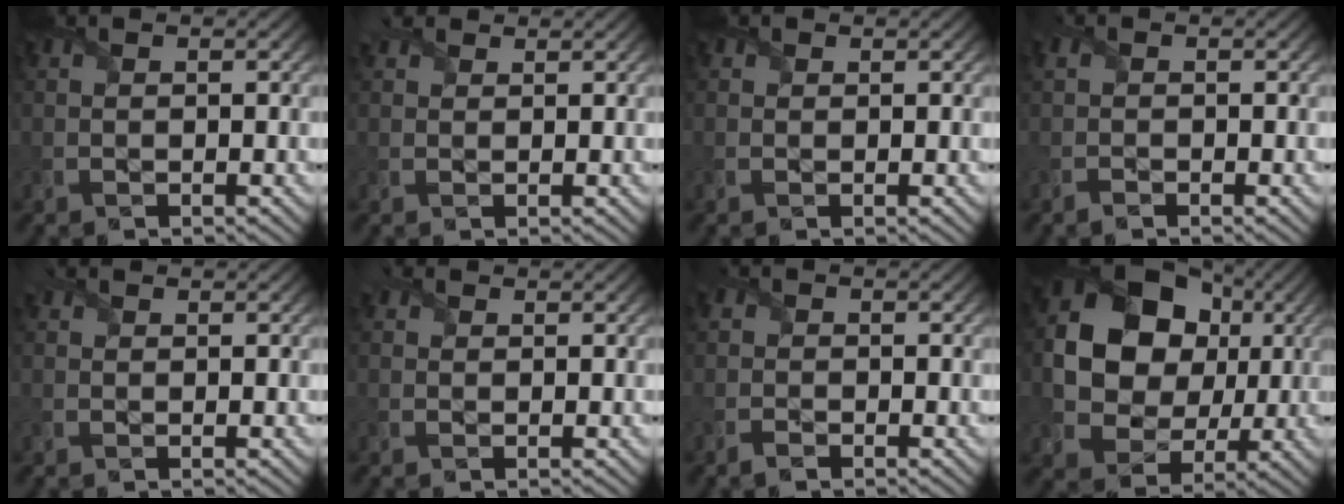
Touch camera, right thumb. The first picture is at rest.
{"total": 2.0, "force": [1.7, 0.8, 0.6], "torque": [-0.021, 0.010, 0.029]}
{"total": 0.5, "force": [0.3, 0.4, 0.0], "torque": [-0.002, -0.001, 0.003]}
{"total": 1.3, "force": [-0.5, 1.0, 0.7], "torque": [-0.024, 0.001, -0.018]}
{"total": 0.7, "force": [0.5, 0.5, 0.2], "torque": [-0.009, 0.001, 0.005]}
{"total": 1.0, "force": [0.5, 0.8, 0.3], "torque": [-0.012, -0.001, 0.004]}
{"total": 1.6, "force": [-1.1, 1.0, 0.7], "torque": [-0.024, -0.002, -0.029]}
{"total": 14.1, "force": [2.4, 11.4, 8.0], "torque": [-0.165, 0.010, 0.035]}